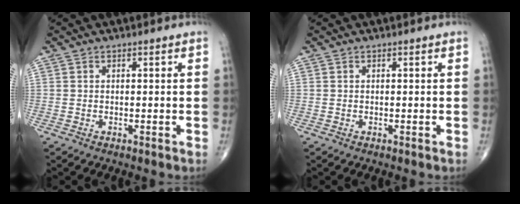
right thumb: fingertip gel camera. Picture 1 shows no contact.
{"total": 0.0}